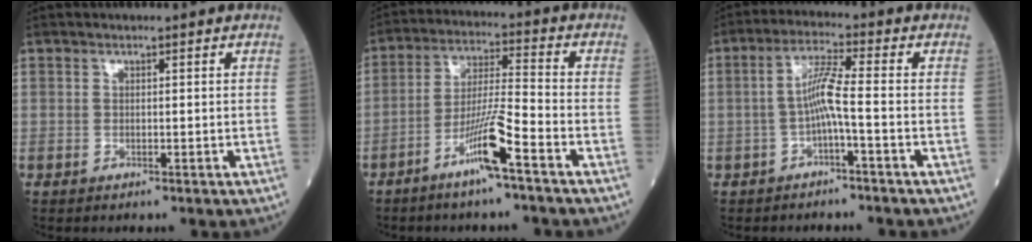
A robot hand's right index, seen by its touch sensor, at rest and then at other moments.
{"total": 8.7, "force": [-5.1, -0.5, 7.1], "torque": [-0.137, -0.004, -0.098]}
{"total": 5.1, "force": [-1.3, -0.3, 4.9], "torque": [-0.096, 0.015, -0.023]}